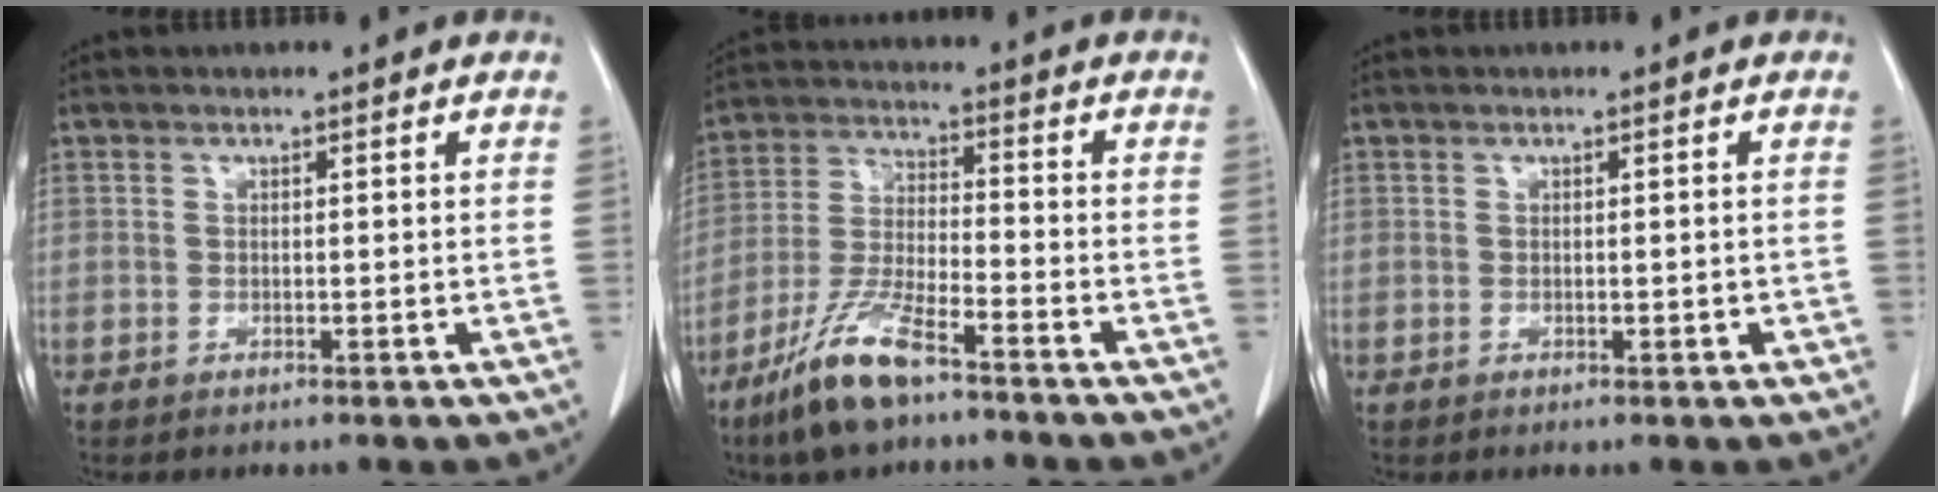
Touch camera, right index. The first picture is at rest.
{"total": 10.6, "force": [-7.4, 1.9, 7.4], "torque": [-0.158, -0.021, -0.143]}
{"total": 0.9, "force": [-0.2, 0.3, 0.8], "torque": [-0.012, 0.000, 0.000]}